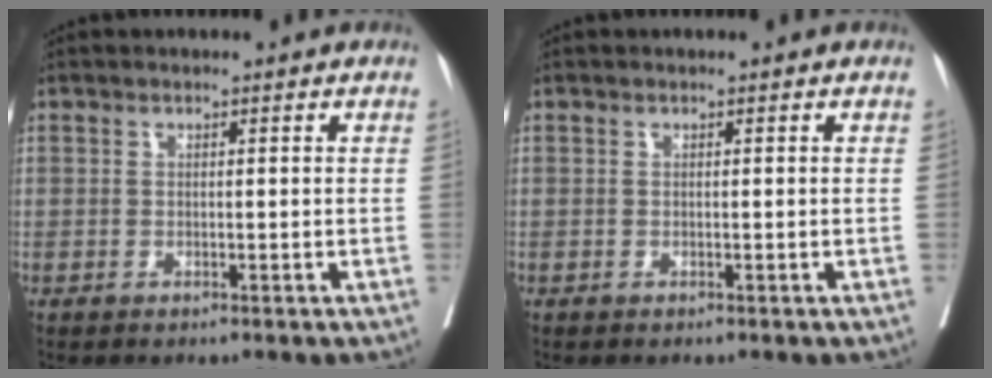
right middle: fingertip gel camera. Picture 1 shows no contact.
{"total": 0.0}